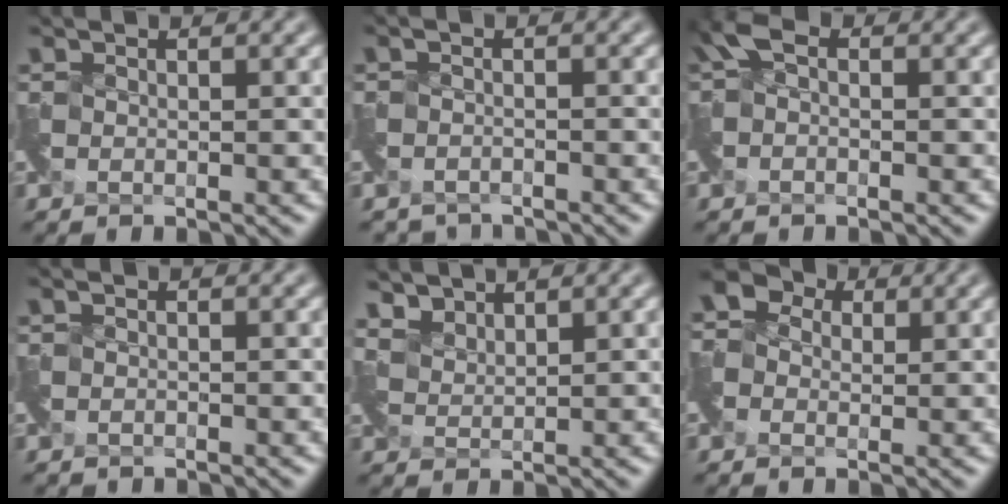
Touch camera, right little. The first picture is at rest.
{"total": 2.6, "force": [-2.5, 0.7, -0.3], "torque": [0.009, -0.020, -0.049]}
{"total": 1.4, "force": [-0.4, 1.0, 0.9], "torque": [-0.022, 0.000, -0.016]}
{"total": 0.9, "force": [-0.8, 0.3, -0.4], "torque": [0.006, -0.008, -0.017]}
{"total": 2.8, "force": [2.7, 0.8, 0.1], "torque": [-0.014, 0.001, 0.063]}
{"total": 3.1, "force": [-0.2, 2.8, 1.3], "torque": [-0.033, 0.003, -0.004]}